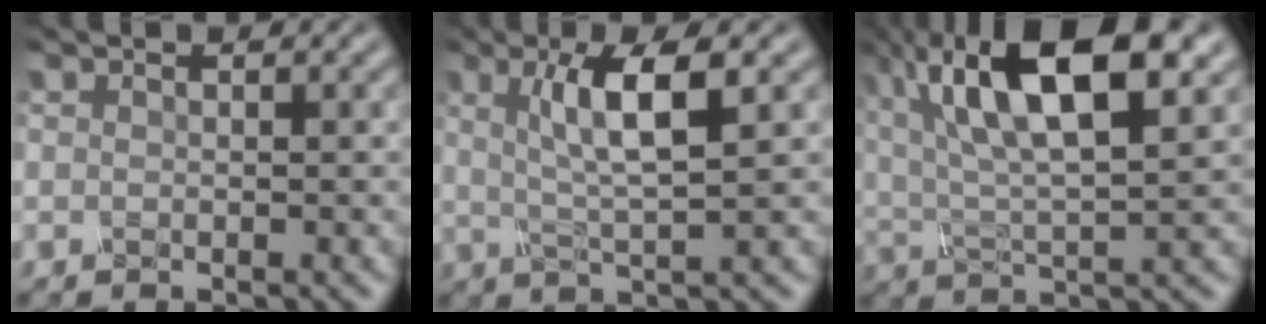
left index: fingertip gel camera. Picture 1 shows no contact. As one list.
[{"total": 5.7, "force": [1.4, 1.2, 5.4], "torque": [-0.098, -0.003, 0.025]}, {"total": 13.7, "force": [6.0, 5.2, 11.1], "torque": [-0.198, 0.018, 0.096]}]